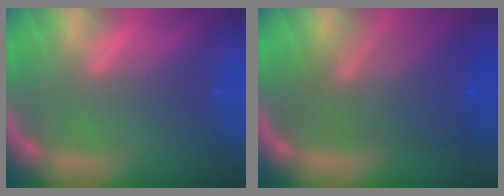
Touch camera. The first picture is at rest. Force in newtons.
{"total": 7.1}